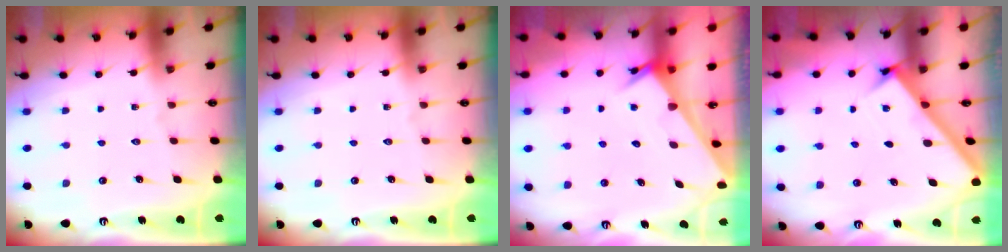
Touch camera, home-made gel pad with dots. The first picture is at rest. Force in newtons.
{"total": 0.0}
{"total": 2.4, "press": 2.4, "slide": 0.1}
{"total": 2.6, "press": 2.6, "slide": 0.3}